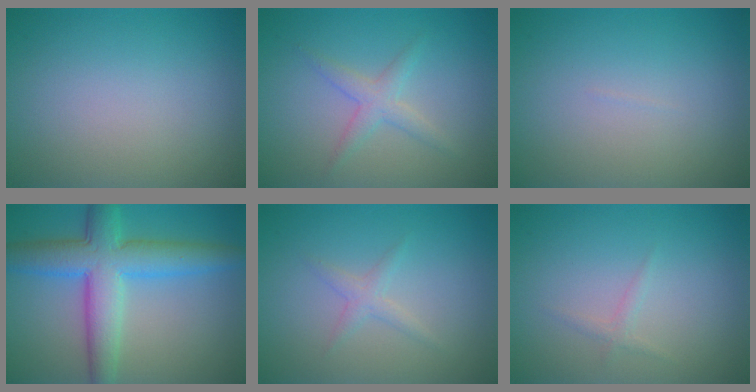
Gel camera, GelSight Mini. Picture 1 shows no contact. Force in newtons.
{"total": 2.0, "press": 2.0, "slide": 0.0}
{"total": 0.0}
{"total": 7.5, "press": 7.5, "slide": 0.1}
{"total": 1.8, "press": 1.8, "slide": 0.1}
{"total": 0.8, "press": 0.8, "slide": 0.1}